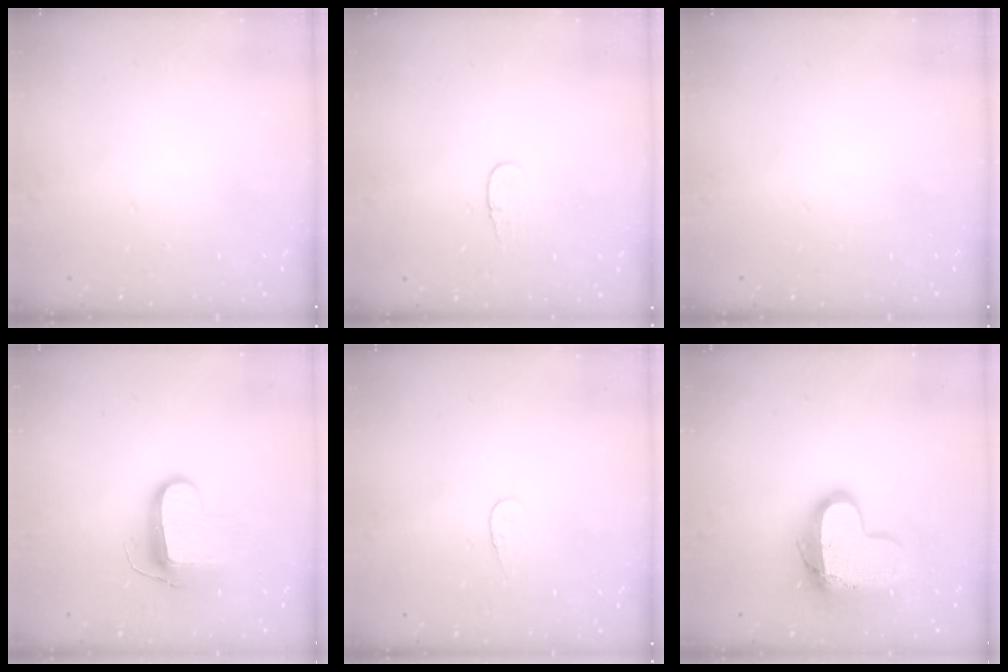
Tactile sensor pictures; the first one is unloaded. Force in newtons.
{"total": 3.7, "press": 3.7, "slide": 0.5}
{"total": 0.0}
{"total": 9.6, "press": 9.6, "slide": 0.6}
{"total": 4.3, "press": 4.3, "slide": 0.3}
{"total": 14.2, "press": 14.1, "slide": 1.1}